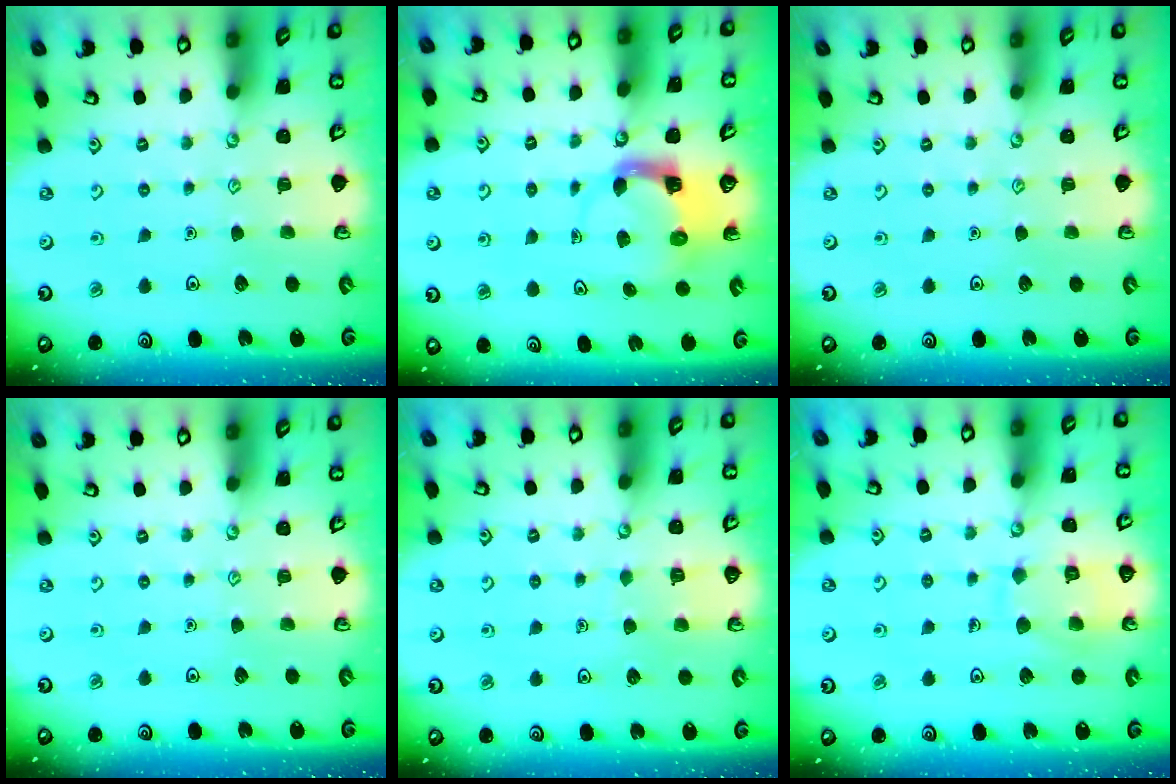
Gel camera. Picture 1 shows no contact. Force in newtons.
{"total": 3.9, "press": 3.9, "slide": 0.4}
{"total": 0.0}
{"total": 0.0}
{"total": 3.9, "press": 3.9, "slide": 0.3}
{"total": 10.3, "press": 10.2, "slide": 0.9}